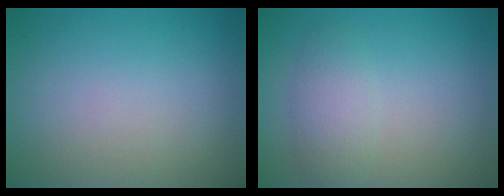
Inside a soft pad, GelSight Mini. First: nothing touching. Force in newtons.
{"total": 2.4, "press": 2.4, "slide": 0.1}